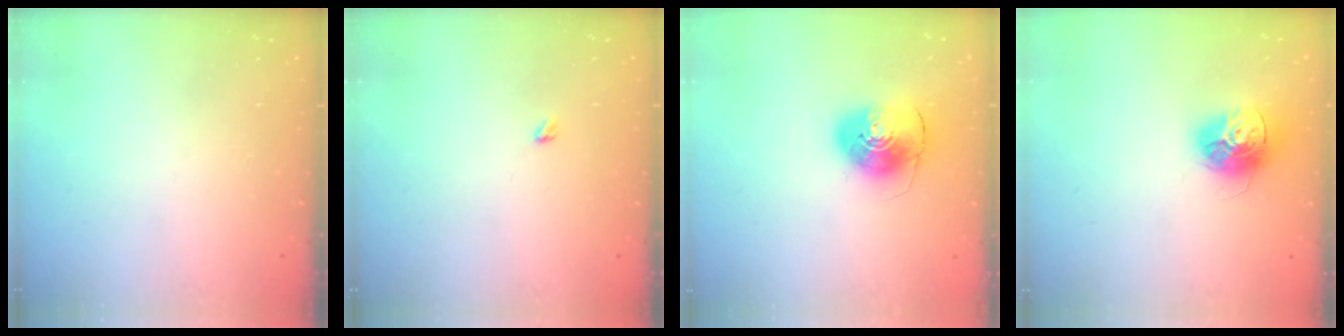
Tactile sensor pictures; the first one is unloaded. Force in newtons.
{"total": 2.4, "press": 2.4, "slide": 0.4}
{"total": 9.3, "press": 9.3, "slide": 1.1}
{"total": 13.7, "press": 13.7, "slide": 1.0}